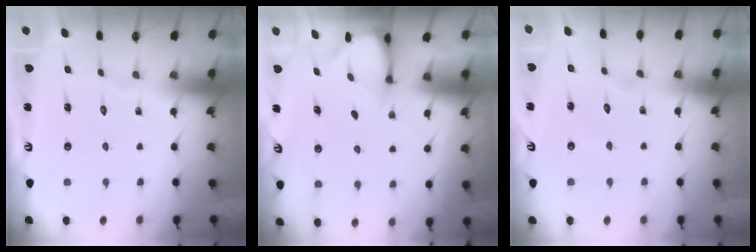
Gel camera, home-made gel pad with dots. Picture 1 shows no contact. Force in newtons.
{"total": 3.8, "press": 3.8, "slide": 0.2}
{"total": 3.0, "press": 3.0, "slide": 0.2}